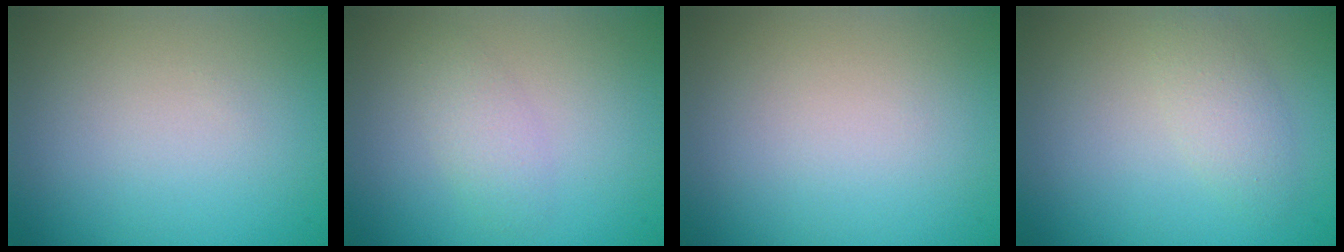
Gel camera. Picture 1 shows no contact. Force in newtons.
{"total": 1.7, "press": 1.7, "slide": 0.1}
{"total": 0.0}
{"total": 2.2, "press": 2.2, "slide": 0.1}